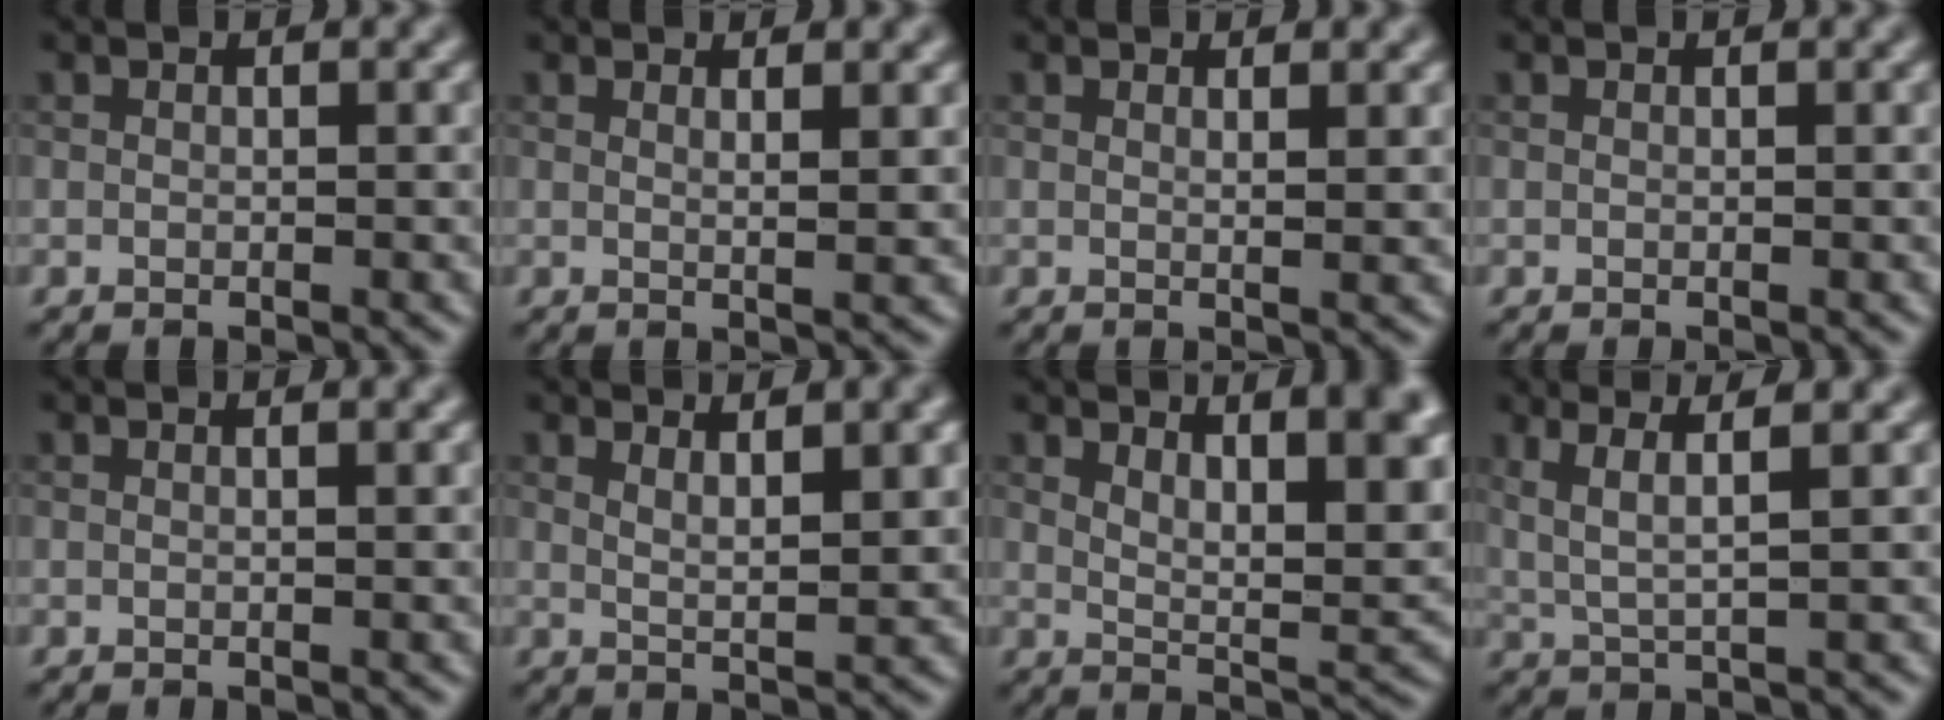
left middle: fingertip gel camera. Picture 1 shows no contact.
{"total": 2.0, "force": [0.8, 0.6, 1.8], "torque": [-0.019, 0.004, 0.005]}
{"total": 1.5, "force": [0.6, 0.5, 1.3], "torque": [-0.012, 0.004, 0.002]}
{"total": 0.0}
{"total": 1.7, "force": [0.7, 0.8, 1.3], "torque": [-0.002, 0.005, -0.009]}
{"total": 3.8, "force": [1.9, 1.1, 3.1], "torque": [-0.030, 0.007, 0.028]}
{"total": 10.0, "force": [4.8, 3.5, 8.0], "torque": [-0.070, 0.013, 0.073]}
{"total": 3.4, "force": [1.3, 0.4, 3.1], "torque": [-0.067, 0.004, 0.035]}